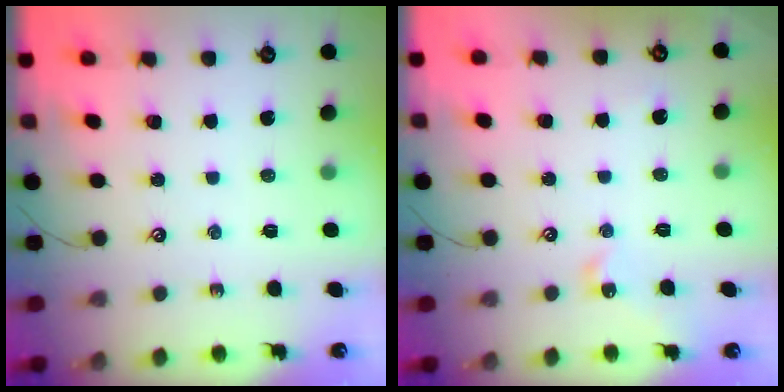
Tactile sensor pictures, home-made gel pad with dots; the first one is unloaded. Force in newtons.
{"total": 4.0, "press": 4.0, "slide": 0.3}